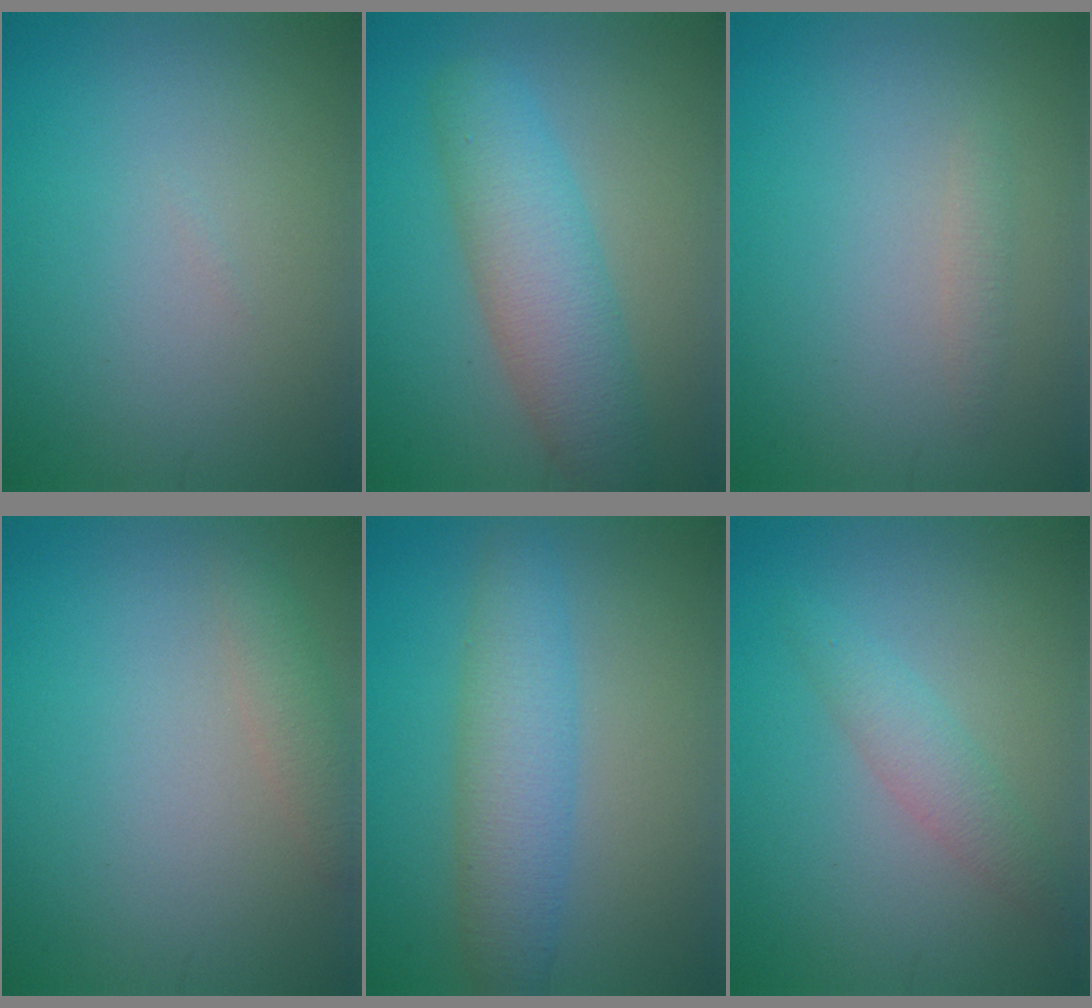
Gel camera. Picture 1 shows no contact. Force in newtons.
{"total": 5.8, "press": 5.8, "slide": 0.1}
{"total": 0.8, "press": 0.8, "slide": 0.0}
{"total": 1.9, "press": 1.9, "slide": 0.1}
{"total": 4.5, "press": 4.5, "slide": 0.1}
{"total": 2.2, "press": 2.2, "slide": 0.2}